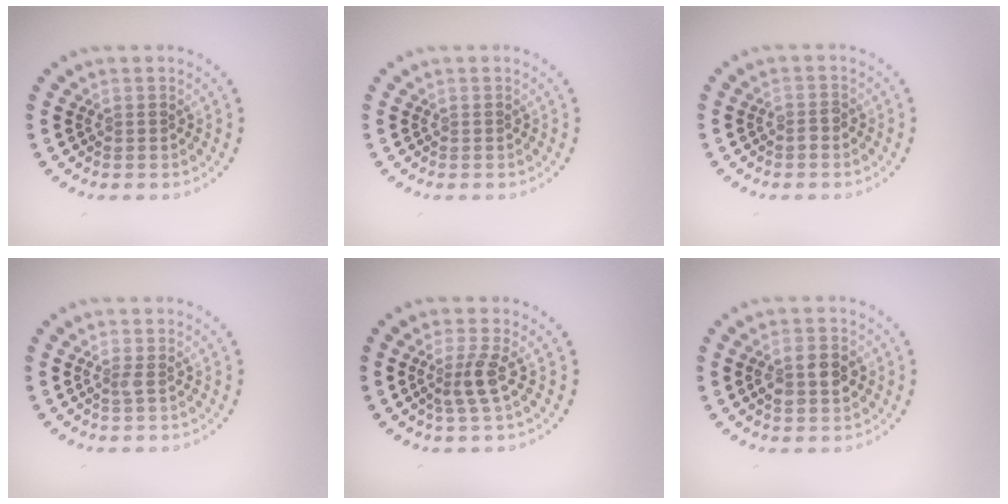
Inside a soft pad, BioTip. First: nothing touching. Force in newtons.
{"total": 0.0}
{"total": 0.9, "press": 0.8, "slide": 0.5}
{"total": 0.6, "press": 0.5, "slide": 0.3}
{"total": 2.3, "press": 1.8, "slide": 1.5}
{"total": 2.7, "press": 2.7, "slide": 0.3}